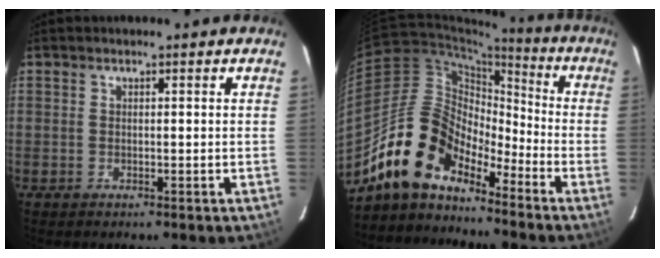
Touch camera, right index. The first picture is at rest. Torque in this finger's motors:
{"motor_torque": [0.79, -0.48, 1.01, 0.15]}